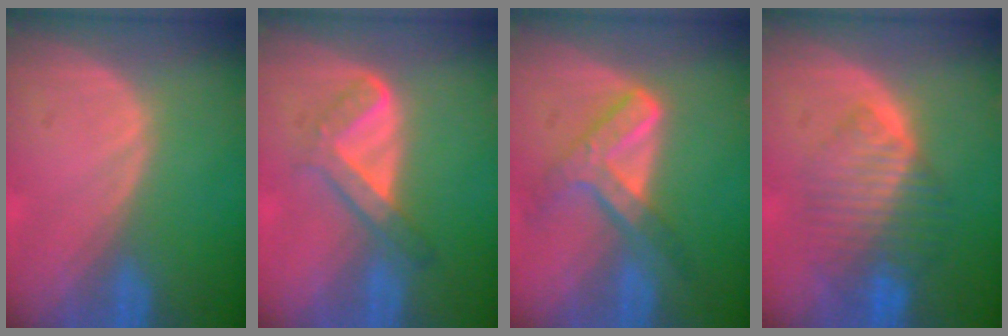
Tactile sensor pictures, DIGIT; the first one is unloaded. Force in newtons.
{"total": 4.8, "press": 4.8, "slide": 0.7}
{"total": 7.2, "press": 6.2, "slide": 3.8}
{"total": 7.3, "press": 7.2, "slide": 1.4}